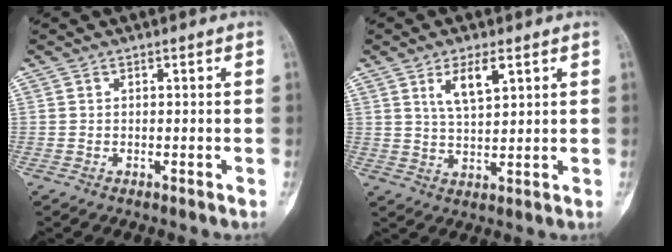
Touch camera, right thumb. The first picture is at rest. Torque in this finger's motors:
{"motor_torque": [0.04, 0.06, 0.55, 0.43, 0.13]}